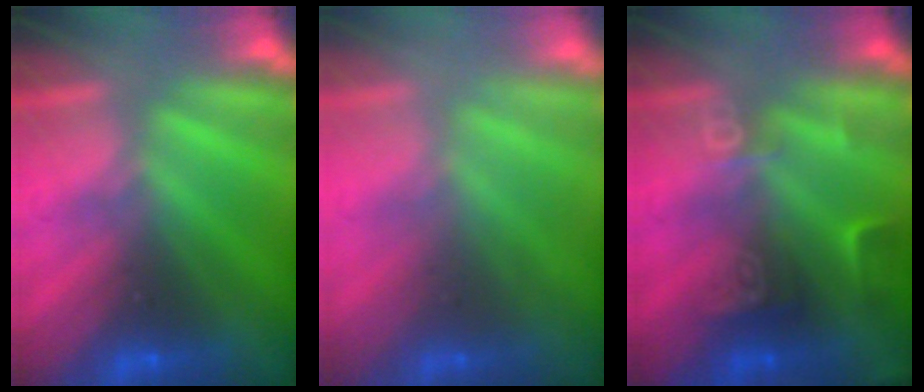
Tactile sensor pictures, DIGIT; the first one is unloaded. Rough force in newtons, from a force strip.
{"total": 2.1}
{"total": 2.5}